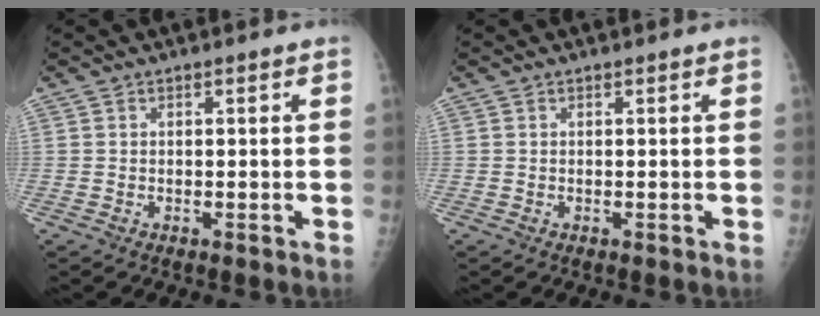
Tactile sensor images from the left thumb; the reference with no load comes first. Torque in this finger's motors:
{"motor_torque": [0.03, -0.03, 0.01, 0.00, 0.00]}